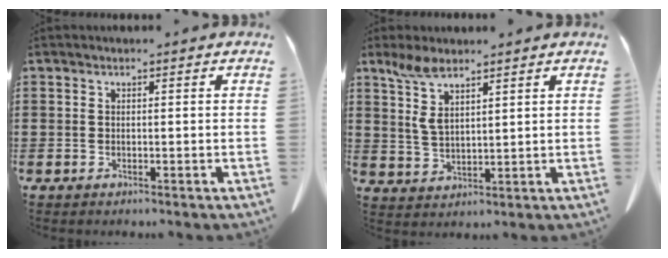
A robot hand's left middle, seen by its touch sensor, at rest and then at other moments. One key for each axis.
{"total": 6.0, "fx": 3.6, "fy": 2.2, "fz": 4.3, "tx": -0.110, "ty": -0.008, "tz": 0.061}